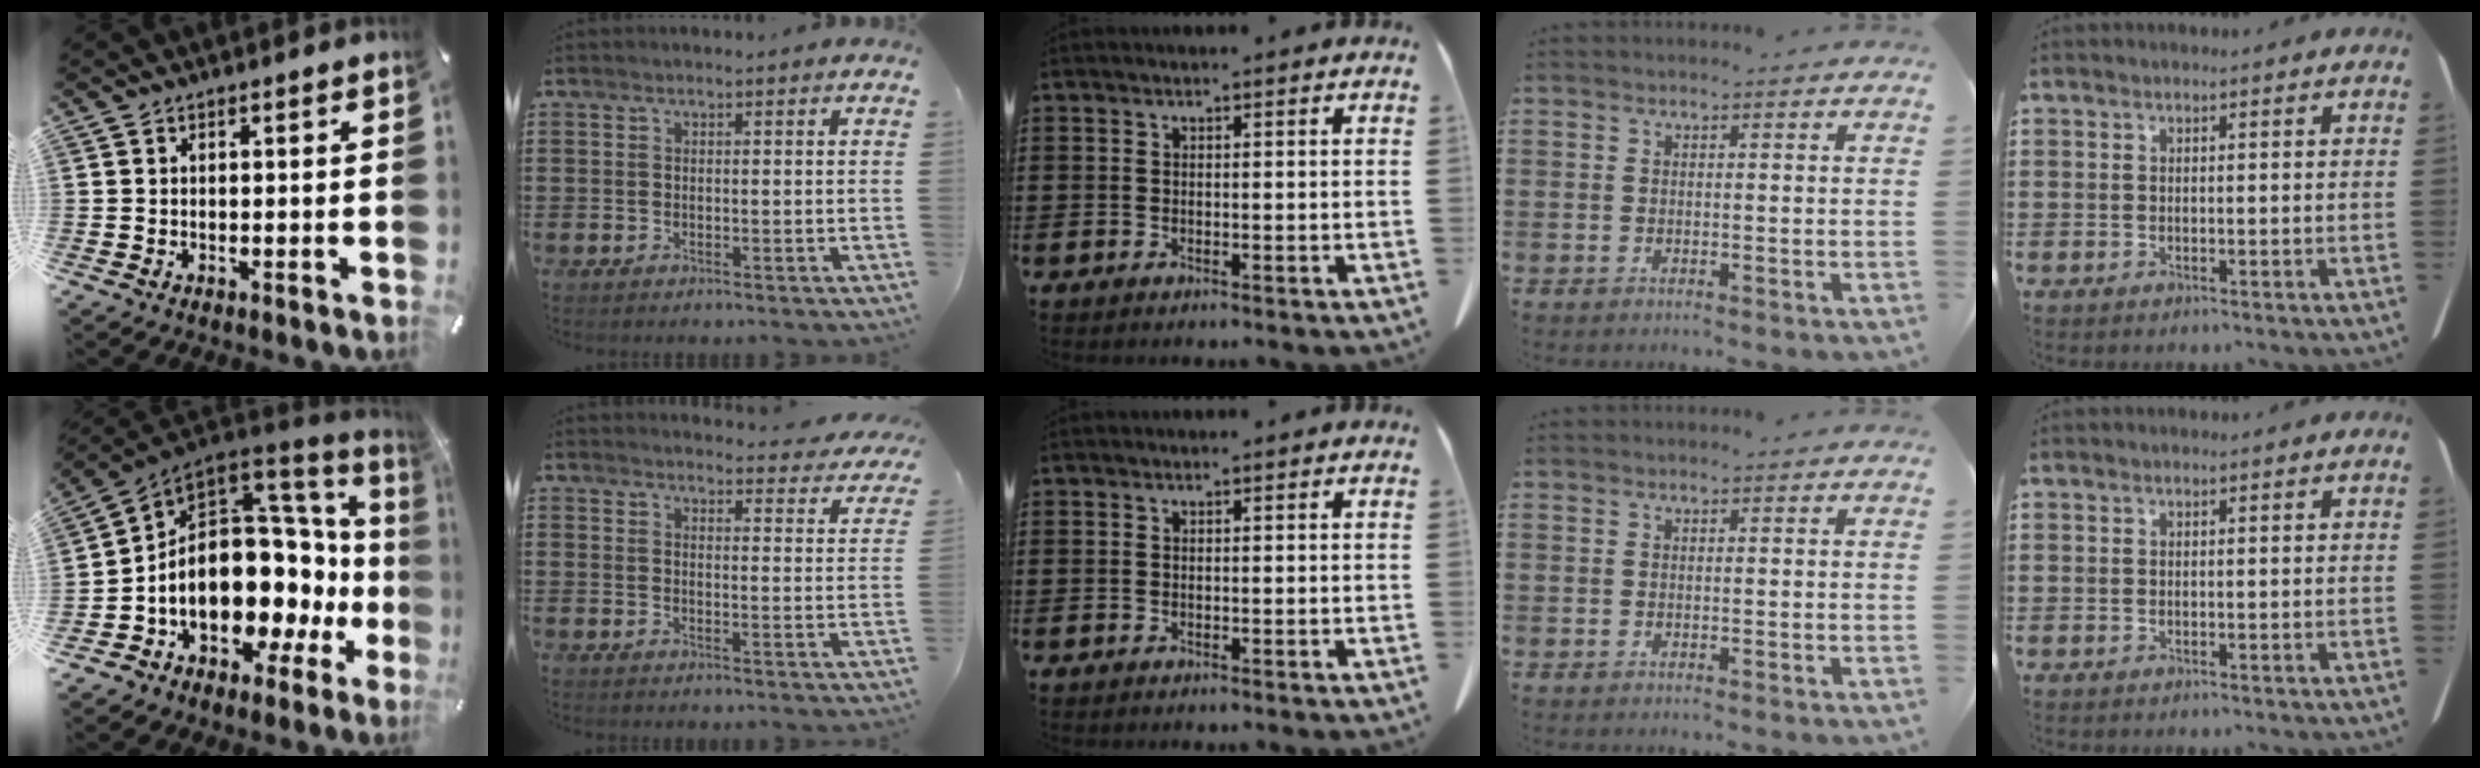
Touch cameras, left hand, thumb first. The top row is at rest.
{"thumb": {"total": 18.2, "force": [-2.5, 12.2, 13.3], "torque": [-0.245, -0.029, -0.032]}, "index": {"total": 3.5, "force": [3.5, 0.2, 0.6], "torque": [-0.019, -0.022, 0.060]}}